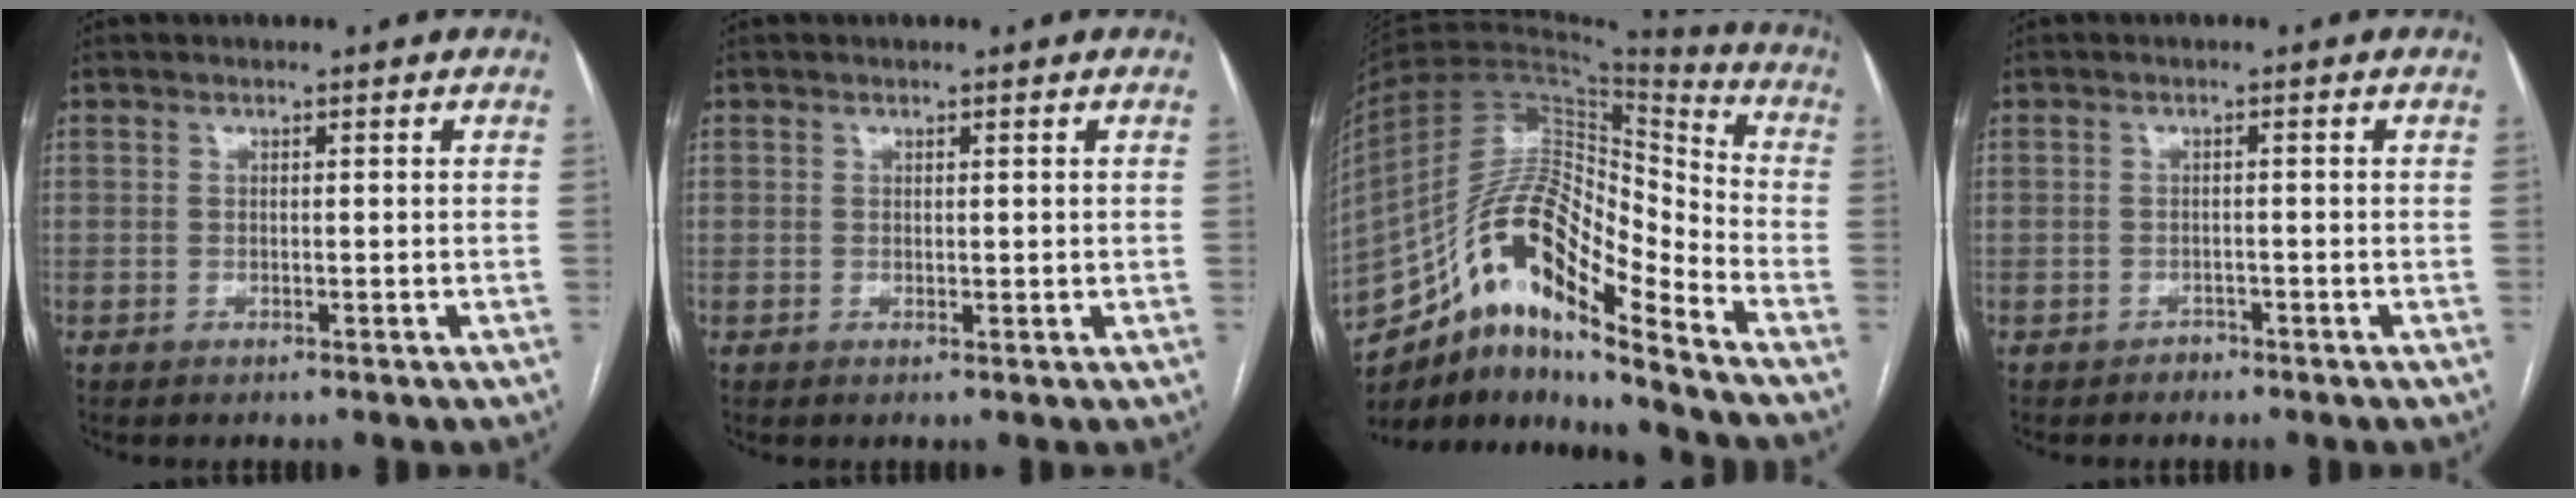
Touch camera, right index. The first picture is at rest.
{"total": 0.9, "force": [0.5, 0.6, 0.4], "torque": [-0.001, -0.004, 0.008]}
{"total": 18.1, "force": [-11.8, 4.8, 12.9], "torque": [-0.236, 0.045, -0.205]}
{"total": 1.1, "force": [-0.9, 0.7, -0.1], "torque": [0.001, 0.003, -0.019]}